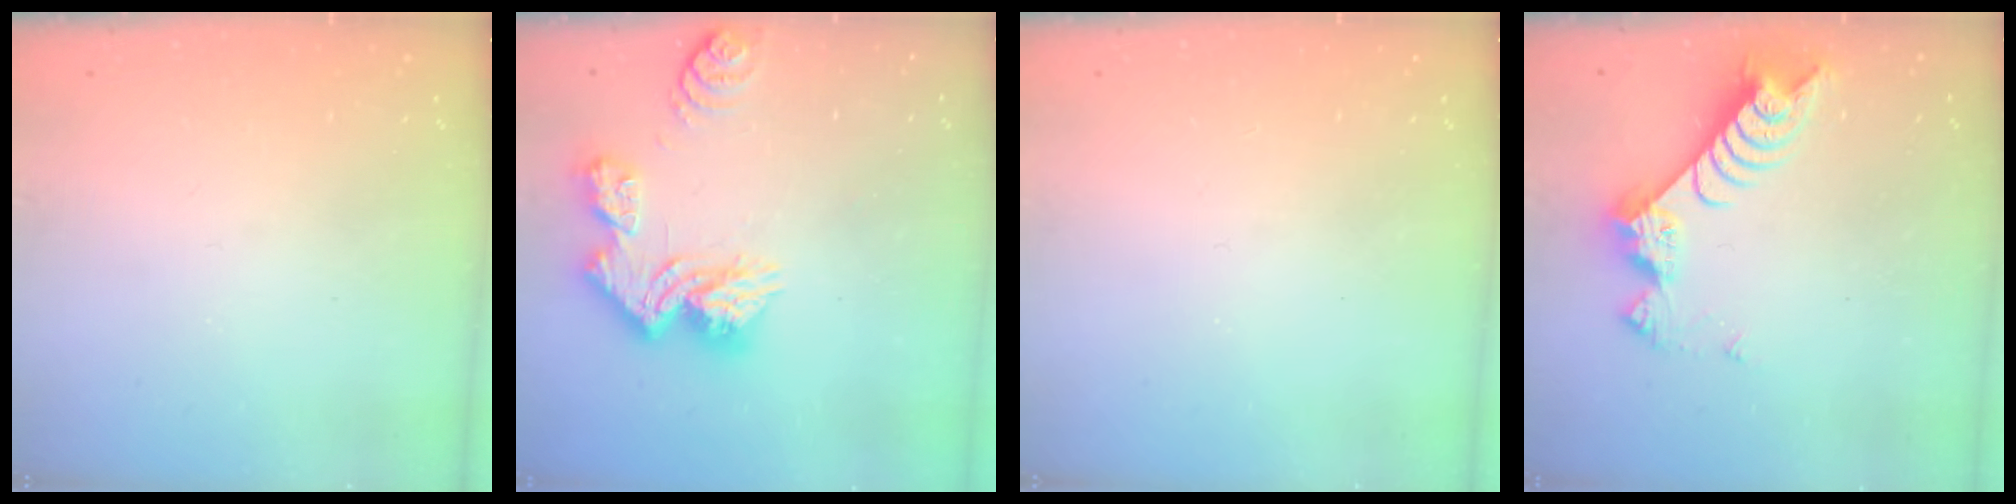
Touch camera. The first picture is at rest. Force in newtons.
{"total": 13.2, "press": 13.2, "slide": 1.2}
{"total": 0.0}
{"total": 9.5, "press": 9.4, "slide": 1.0}